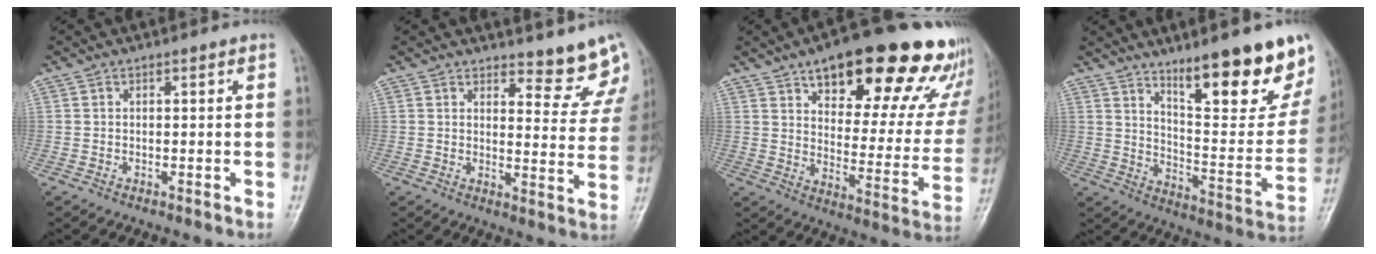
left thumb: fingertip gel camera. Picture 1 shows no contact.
{"total": 8.8, "force": [8.2, 2.6, 2.2], "torque": [0.010, -0.069, 0.088]}
{"total": 28.0, "force": [17.9, 10.5, 18.8], "torque": [-0.208, -0.060, 0.245]}
{"total": 21.1, "force": [13.8, 5.3, 15.1], "torque": [-0.173, -0.089, 0.217]}